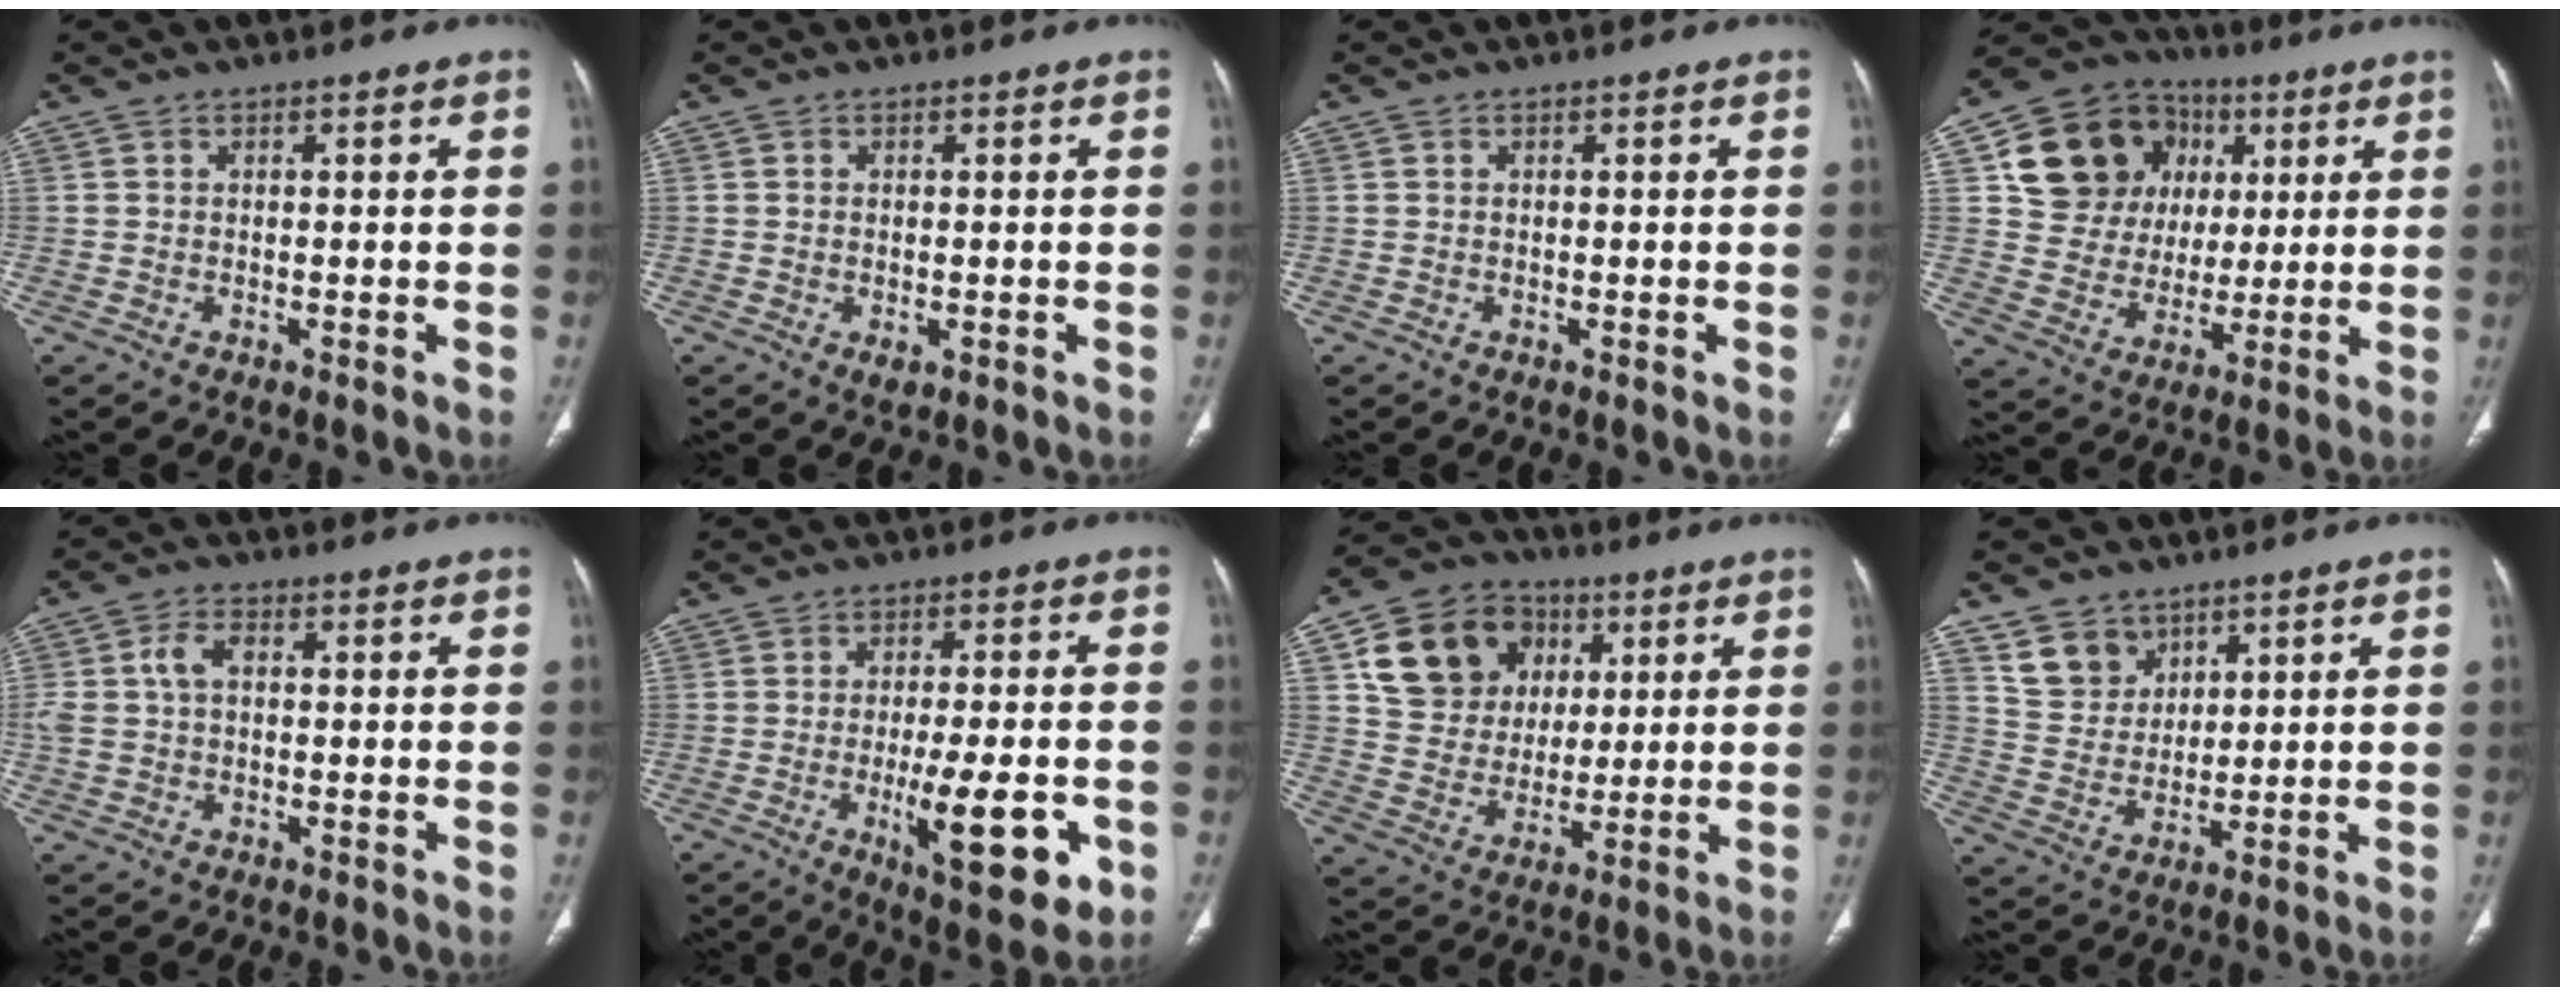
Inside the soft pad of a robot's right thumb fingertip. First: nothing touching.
{"total": 1.7, "force": [-0.6, 0.9, 1.3], "torque": [-0.017, -0.001, -0.005]}
{"total": 0.0}
{"total": 18.5, "force": [5.5, 15.7, 8.1], "torque": [-0.106, 0.021, 0.105]}
{"total": 5.1, "force": [0.5, 3.4, 3.7], "torque": [-0.086, 0.018, 0.009]}
{"total": 14.1, "force": [-4.2, 4.3, 12.7], "torque": [-0.181, -0.006, -0.053]}
{"total": 16.7, "force": [6.1, 13.8, 7.2], "torque": [-0.096, 0.006, 0.108]}
{"total": 7.9, "force": [5.1, 5.8, 1.9], "torque": [-0.004, -0.035, 0.105]}